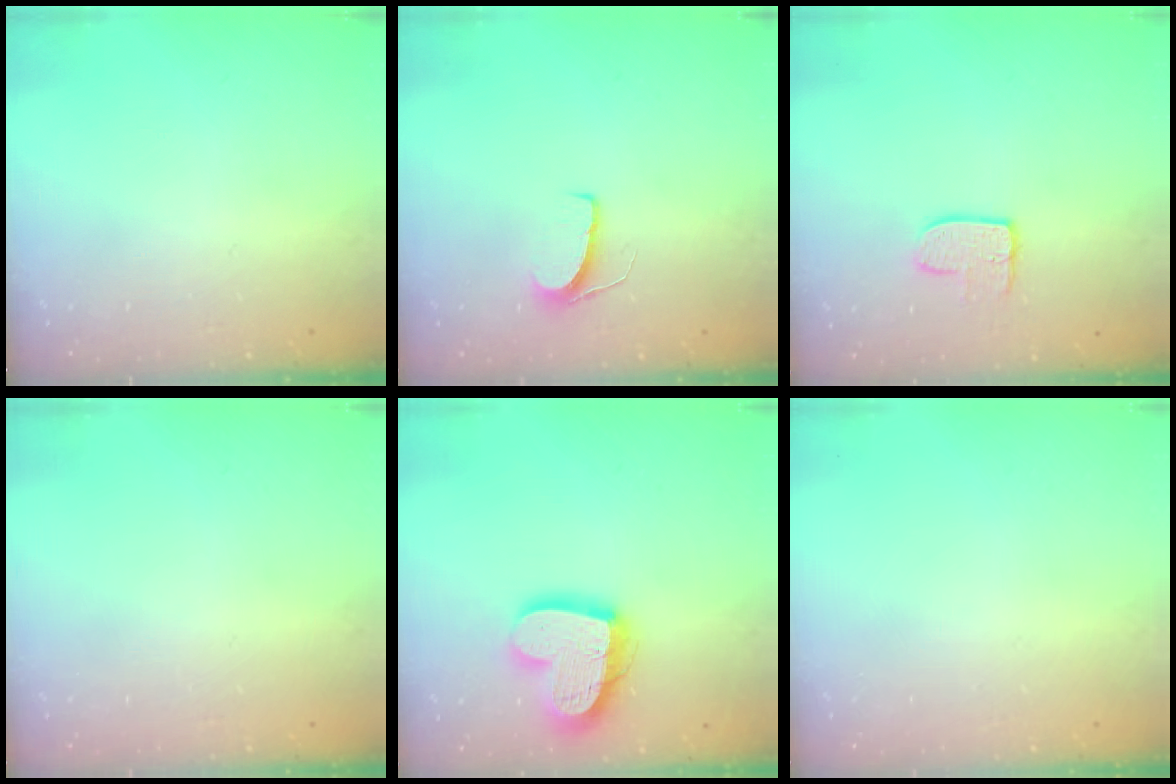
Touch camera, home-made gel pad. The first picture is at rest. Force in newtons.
{"total": 6.4, "press": 6.4, "slide": 0.6}
{"total": 7.4, "press": 7.4, "slide": 0.2}
{"total": 0.0}
{"total": 17.2, "press": 17.2, "slide": 1.4}
{"total": 0.0}